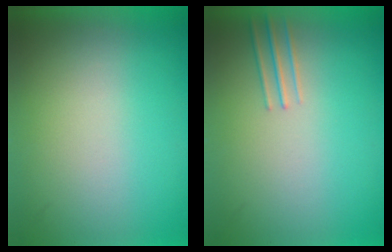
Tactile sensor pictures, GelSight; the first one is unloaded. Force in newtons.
{"total": 1.1}